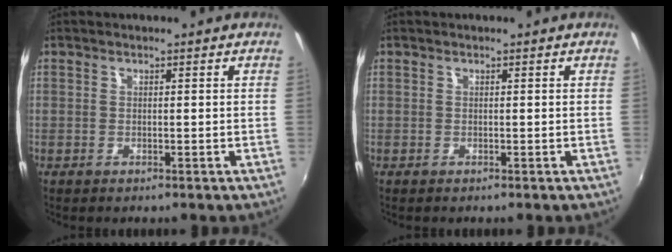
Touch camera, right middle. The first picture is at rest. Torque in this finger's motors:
{"motor_torque": [0.04, -0.21, 0.05, 0.00]}